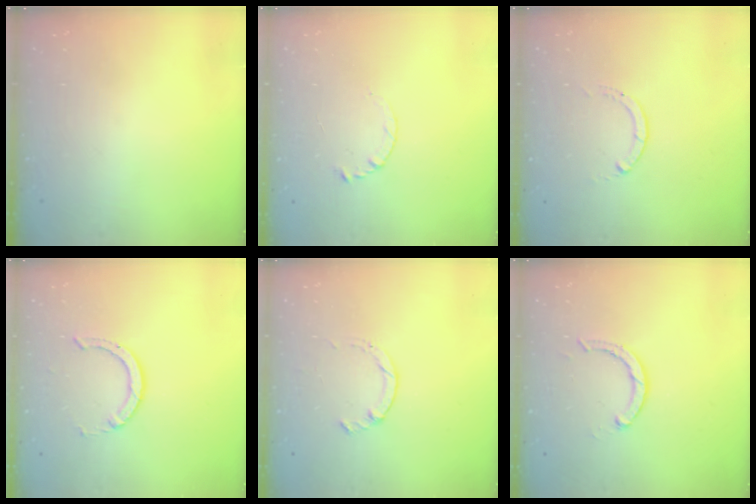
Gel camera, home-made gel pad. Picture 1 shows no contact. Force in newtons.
{"total": 3.9, "press": 3.9, "slide": 0.5}
{"total": 0.0}
{"total": 3.0, "press": 3.0, "slide": 0.3}
{"total": 1.0, "press": 1.0, "slide": 0.3}
{"total": 2.9, "press": 2.9, "slide": 0.4}